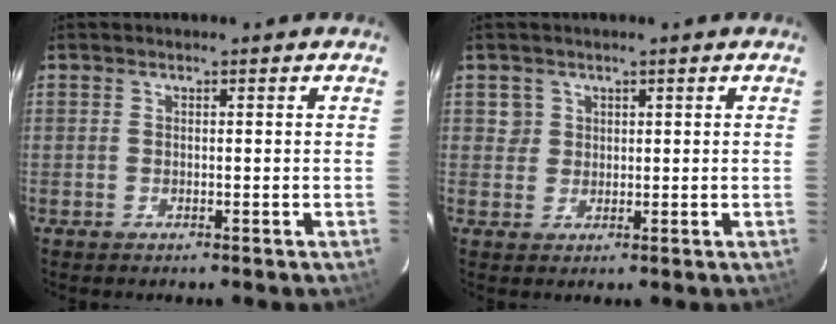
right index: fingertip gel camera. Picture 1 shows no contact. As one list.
[{"total": 2.5, "force": [0.9, 2.3, 0.0], "torque": [0.014, 0.015, 0.015]}]